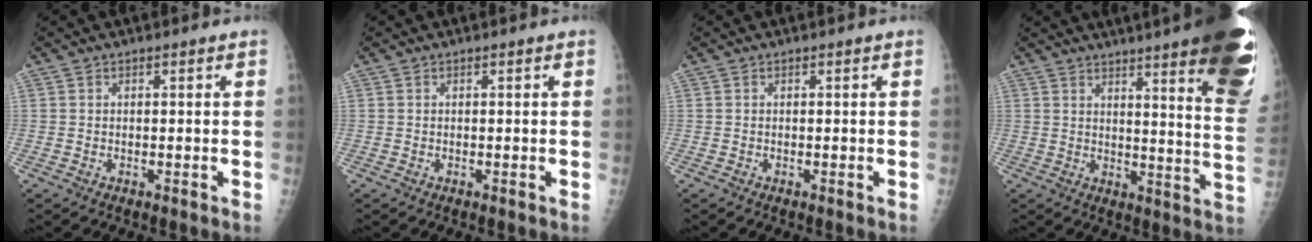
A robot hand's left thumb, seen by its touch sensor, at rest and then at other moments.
{"total": 0.0}
{"total": 0.0}
{"total": 25.4, "force": [16.7, 3.3, 18.8], "torque": [-0.185, -0.084, 0.201]}